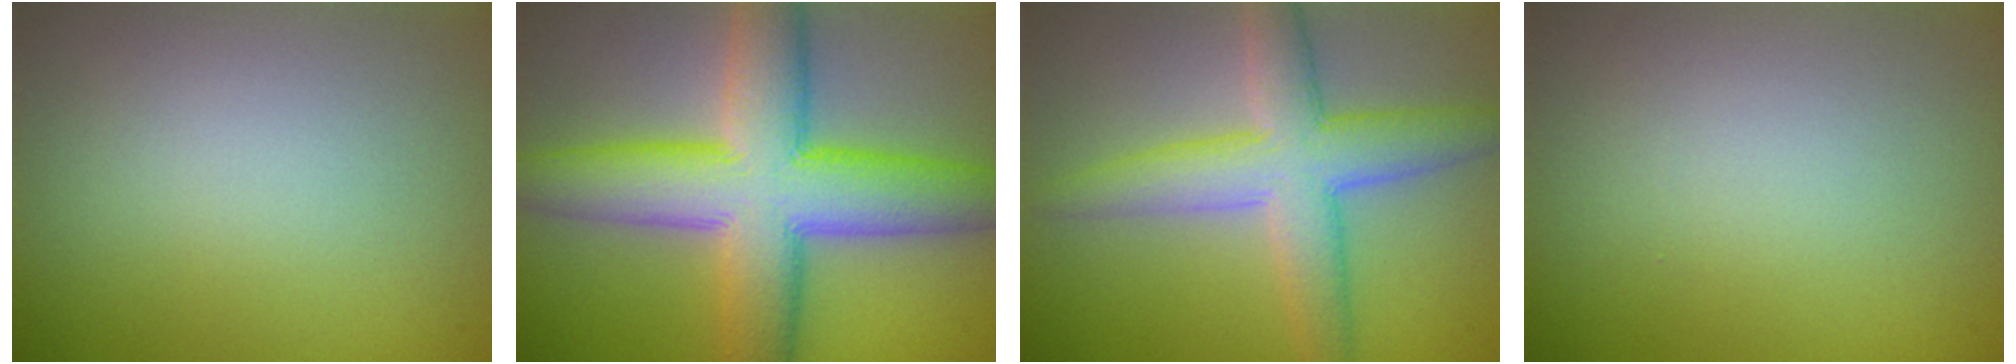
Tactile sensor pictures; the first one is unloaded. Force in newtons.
{"total": 11.5, "press": 11.5, "slide": 0.4}
{"total": 6.4, "press": 6.4, "slide": 0.2}
{"total": 0.0}